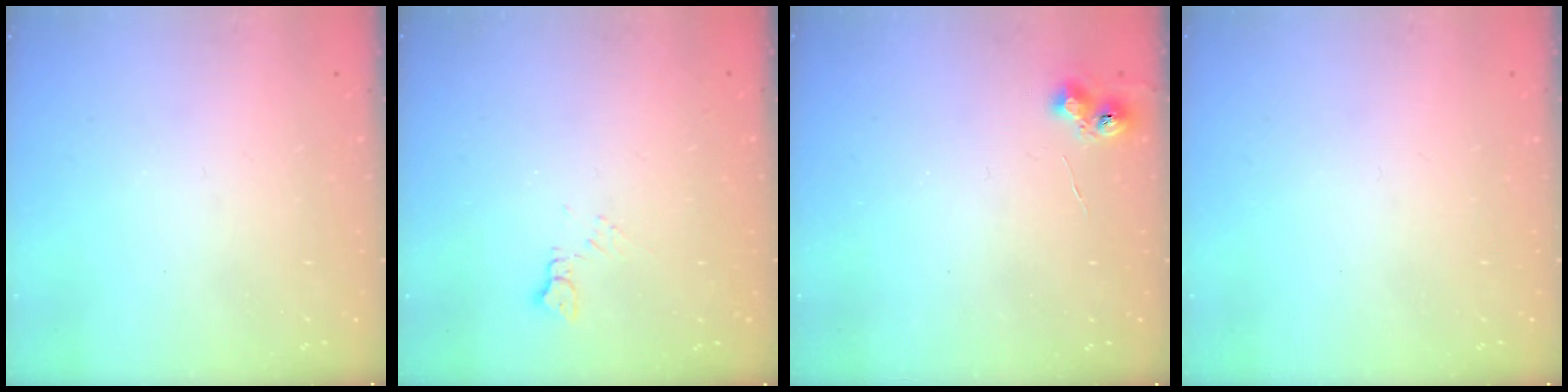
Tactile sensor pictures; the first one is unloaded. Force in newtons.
{"total": 4.4, "press": 4.3, "slide": 0.7}
{"total": 6.3, "press": 6.2, "slide": 0.7}
{"total": 0.0}